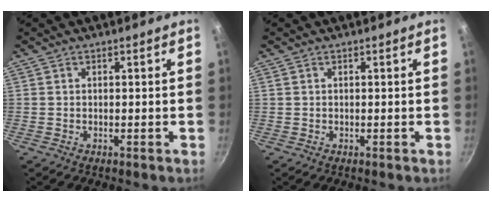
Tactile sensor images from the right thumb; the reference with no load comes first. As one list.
[{"total": 0.0}]